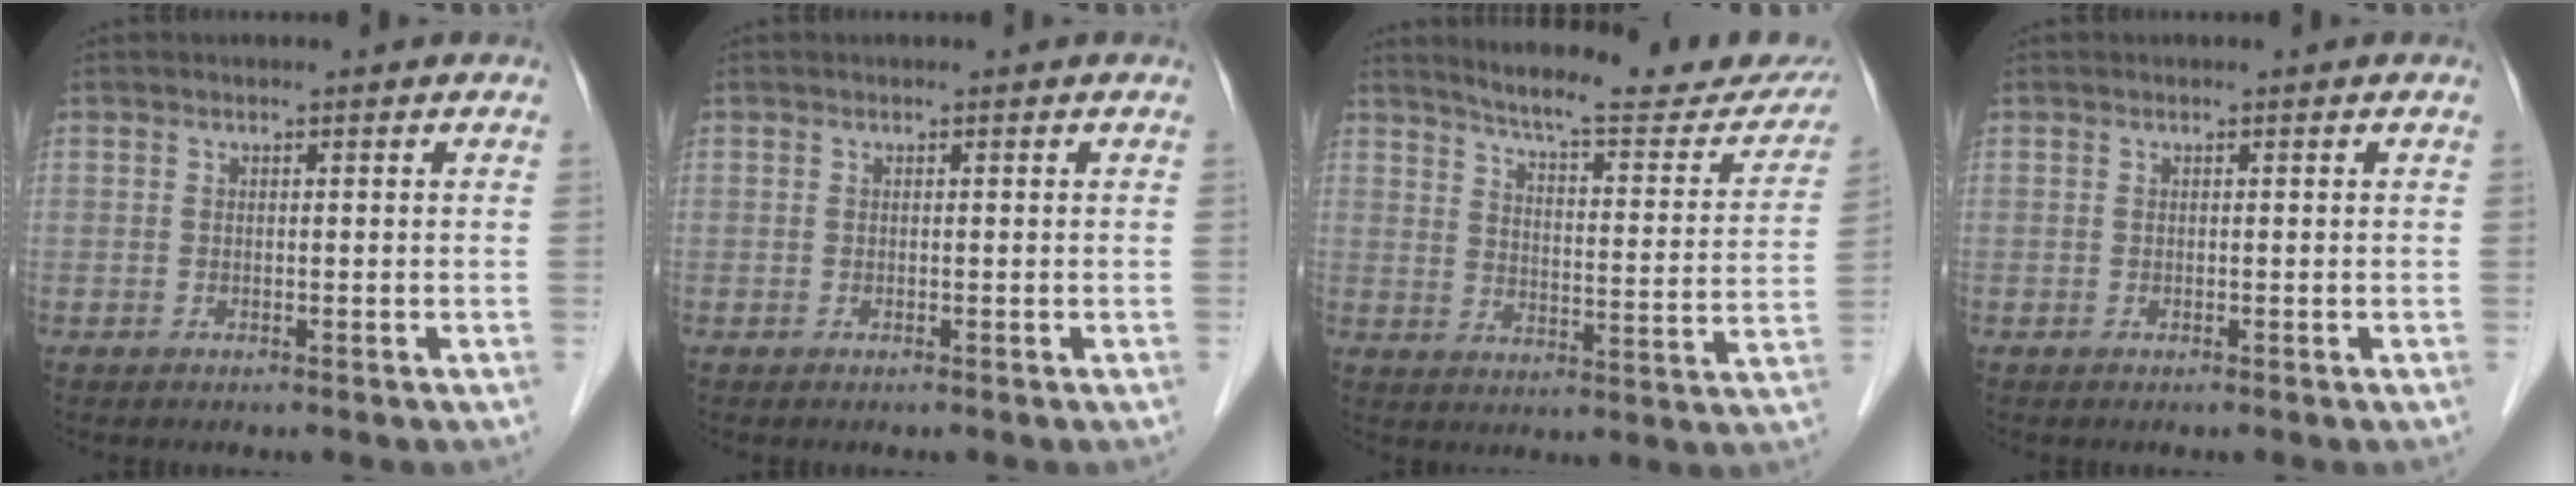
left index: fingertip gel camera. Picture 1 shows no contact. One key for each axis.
{"total": 0.0}
{"total": 20.1, "fx": 18.3, "fy": 2.7, "fz": 7.9, "tx": -0.103, "ty": -0.049, "tz": 0.228}
{"total": 0.0}